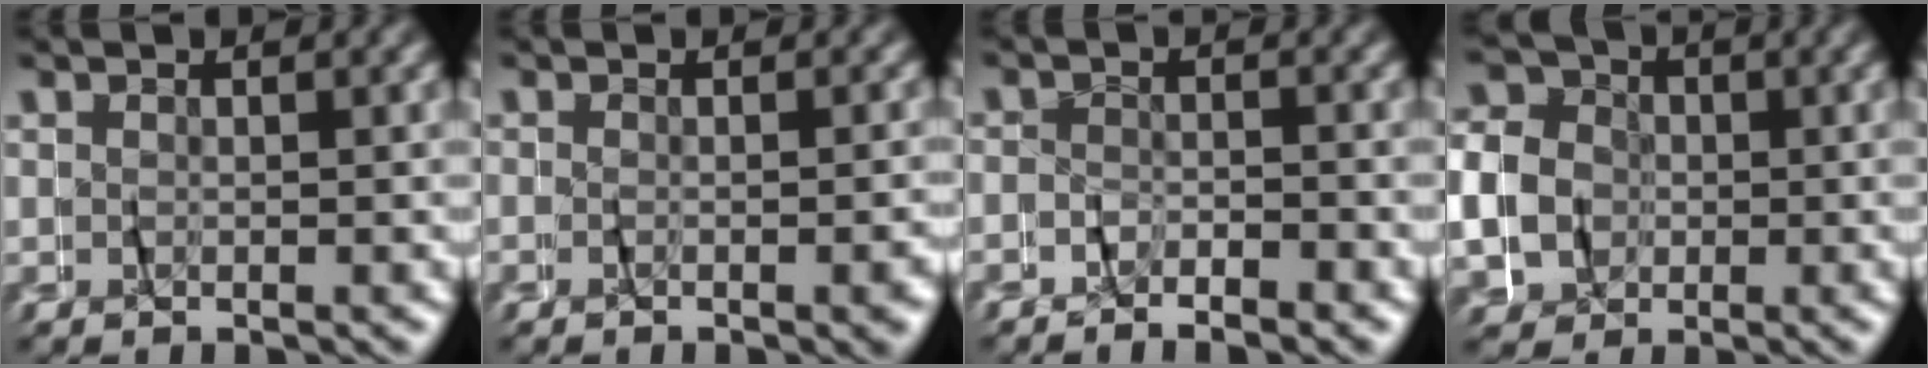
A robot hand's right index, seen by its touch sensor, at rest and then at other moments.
{"total": 1.4, "force": [-1.0, -0.6, 0.8], "torque": [-0.010, -0.002, -0.015]}
{"total": 2.1, "force": [-1.4, 1.4, 0.6], "torque": [-0.015, 0.005, -0.037]}
{"total": 9.4, "force": [0.6, 8.5, 4.1], "torque": [-0.093, -0.009, 0.003]}